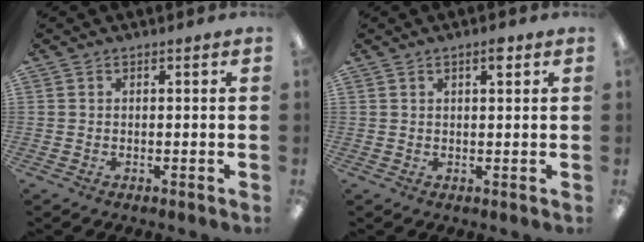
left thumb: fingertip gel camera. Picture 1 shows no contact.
{"total": 2.5, "force": [1.5, 0.7, 1.9], "torque": [-0.034, 0.001, 0.023]}